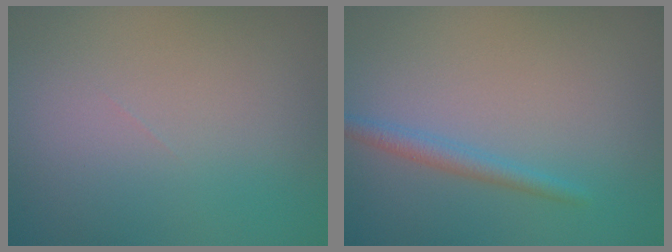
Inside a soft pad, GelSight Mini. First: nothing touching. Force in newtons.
{"total": 1.7, "press": 1.7, "slide": 0.1}